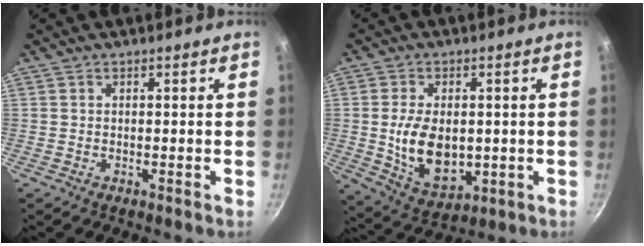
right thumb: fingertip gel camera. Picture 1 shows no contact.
{"total": 12.1, "force": [-0.2, 7.8, 9.3], "torque": [-0.148, -0.014, 0.013]}